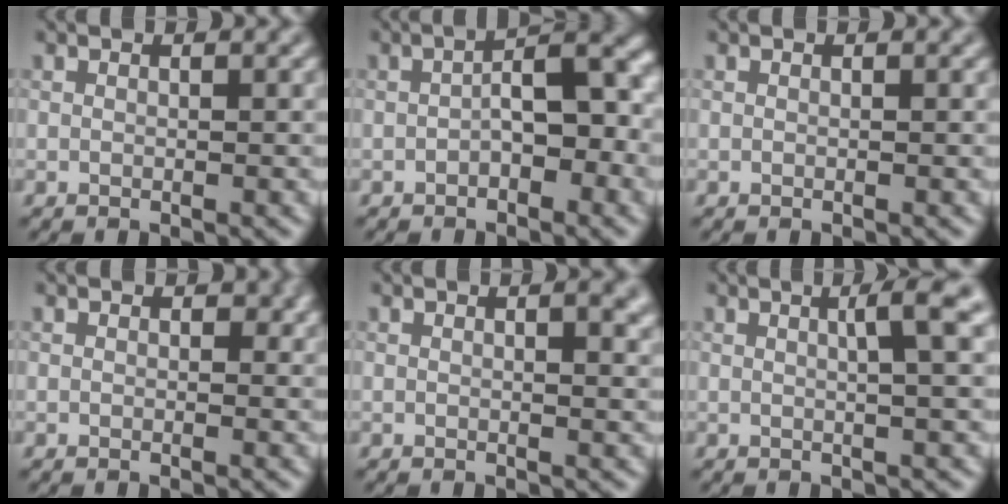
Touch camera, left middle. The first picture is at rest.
{"total": 4.5, "force": [-1.0, 2.0, 3.9], "torque": [-0.056, 0.016, -0.023]}
{"total": 0.0}
{"total": 0.7, "force": [0.2, 0.6, 0.4], "torque": [-0.003, -0.004, 0.001]}
{"total": 2.5, "force": [1.0, 0.8, 2.2], "torque": [-0.019, 0.001, 0.014]}
{"total": 3.5, "force": [0.9, 0.5, 3.3], "torque": [-0.043, 0.008, 0.012]}